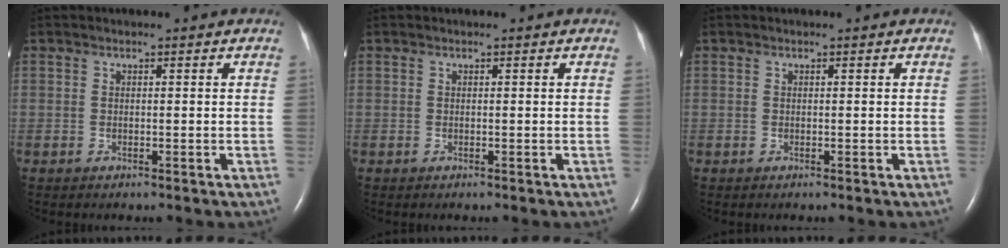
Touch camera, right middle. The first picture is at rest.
{"total": 0.0}
{"total": 0.0}